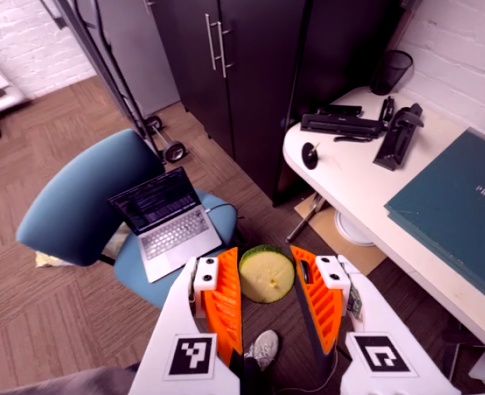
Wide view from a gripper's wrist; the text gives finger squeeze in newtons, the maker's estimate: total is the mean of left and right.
{"total": 10.4, "left": 10.8, "right": 9.9}